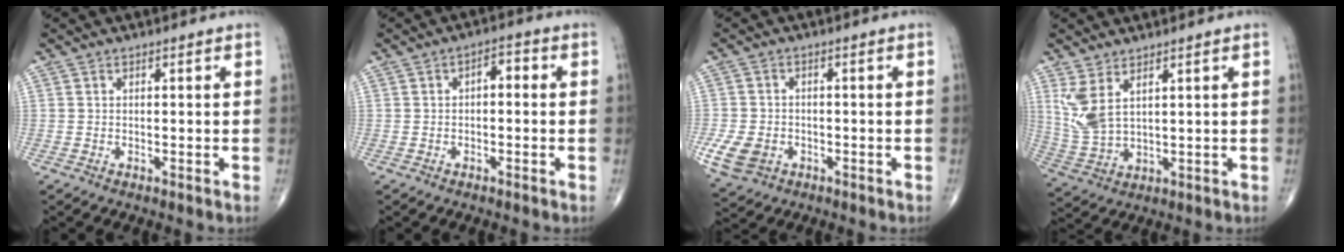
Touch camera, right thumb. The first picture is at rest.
{"total": 3.1, "force": [0.0, 1.7, 2.6], "torque": [-0.026, 0.014, -0.008]}
{"total": 6.7, "force": [-2.3, 5.2, 3.6], "torque": [-0.073, 0.006, -0.035]}
{"total": 7.4, "force": [3.4, 3.1, 5.8], "torque": [-0.131, -0.016, 0.083]}